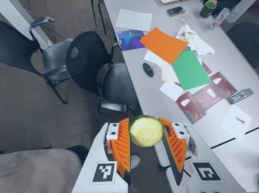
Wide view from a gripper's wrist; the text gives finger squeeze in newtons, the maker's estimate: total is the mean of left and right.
{"total": 12.2, "left": 12.9, "right": 11.4}